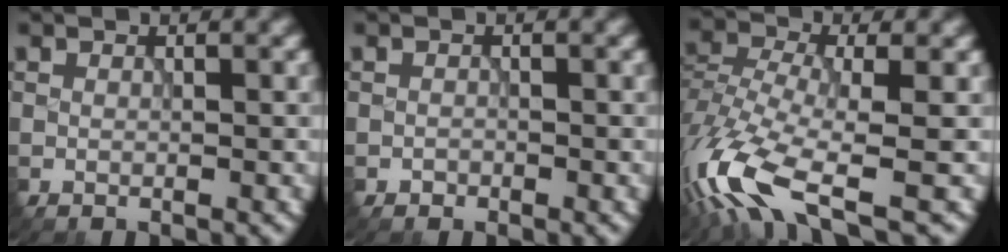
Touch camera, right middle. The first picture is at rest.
{"total": 0.6, "force": [-0.4, 0.4, 0.0], "torque": [0.004, -0.006, -0.009]}
{"total": 10.6, "force": [-6.0, 3.7, 7.9], "torque": [-0.178, -0.014, -0.125]}